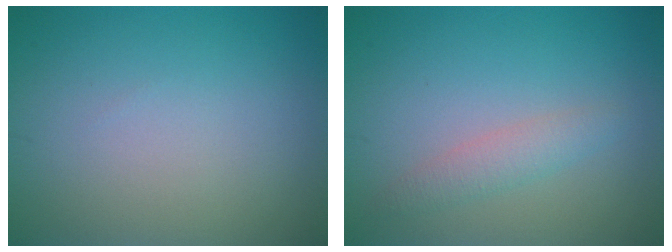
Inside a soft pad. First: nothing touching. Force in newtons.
{"total": 1.9, "press": 1.9, "slide": 0.1}